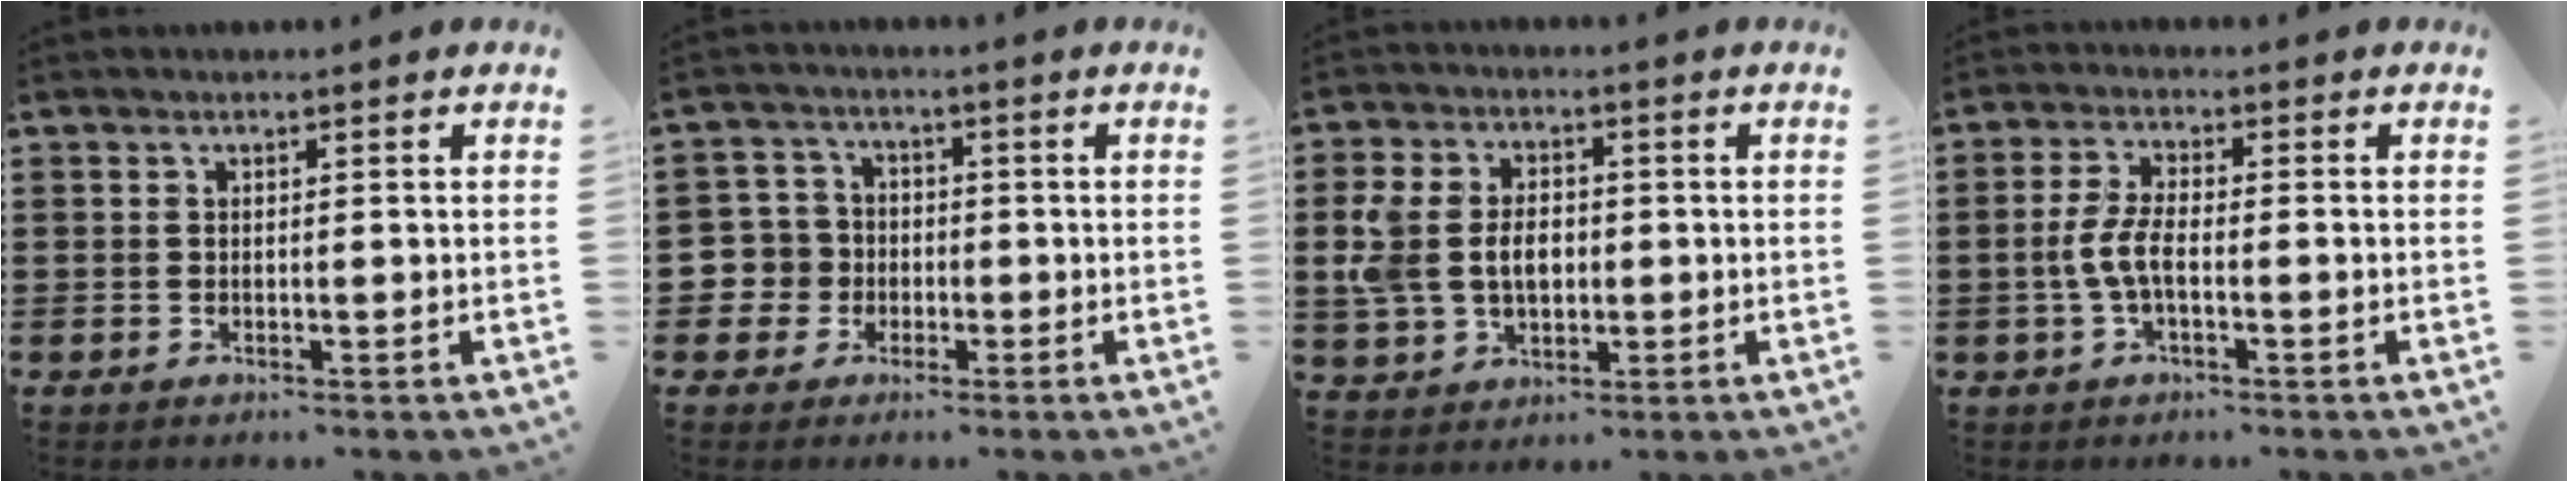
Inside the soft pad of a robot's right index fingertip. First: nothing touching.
{"total": 5.2, "force": [-1.1, 5.1, 0.6], "torque": [-0.047, 0.012, -0.026]}
{"total": 6.7, "force": [0.0, 5.1, 4.4], "torque": [-0.102, 0.007, -0.005]}
{"total": 4.8, "force": [-1.2, 1.7, 4.4], "torque": [-0.112, -0.006, -0.031]}